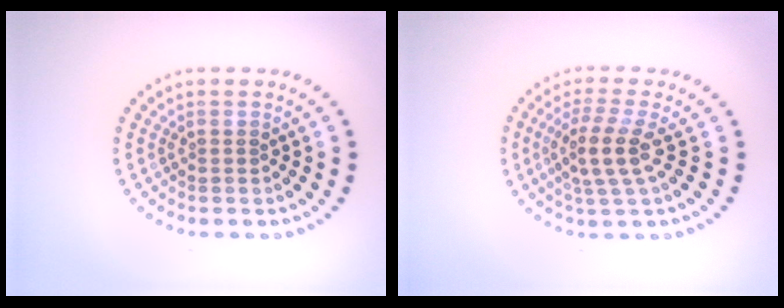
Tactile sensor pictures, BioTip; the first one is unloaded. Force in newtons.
{"total": 3.4, "press": 2.7, "slide": 1.9}